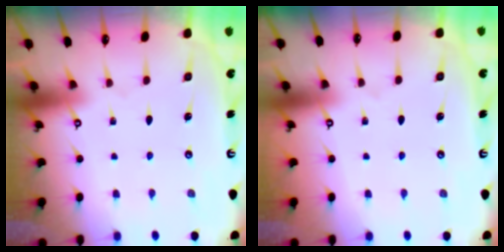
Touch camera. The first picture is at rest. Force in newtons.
{"total": 0.9, "press": 0.9, "slide": 0.2}